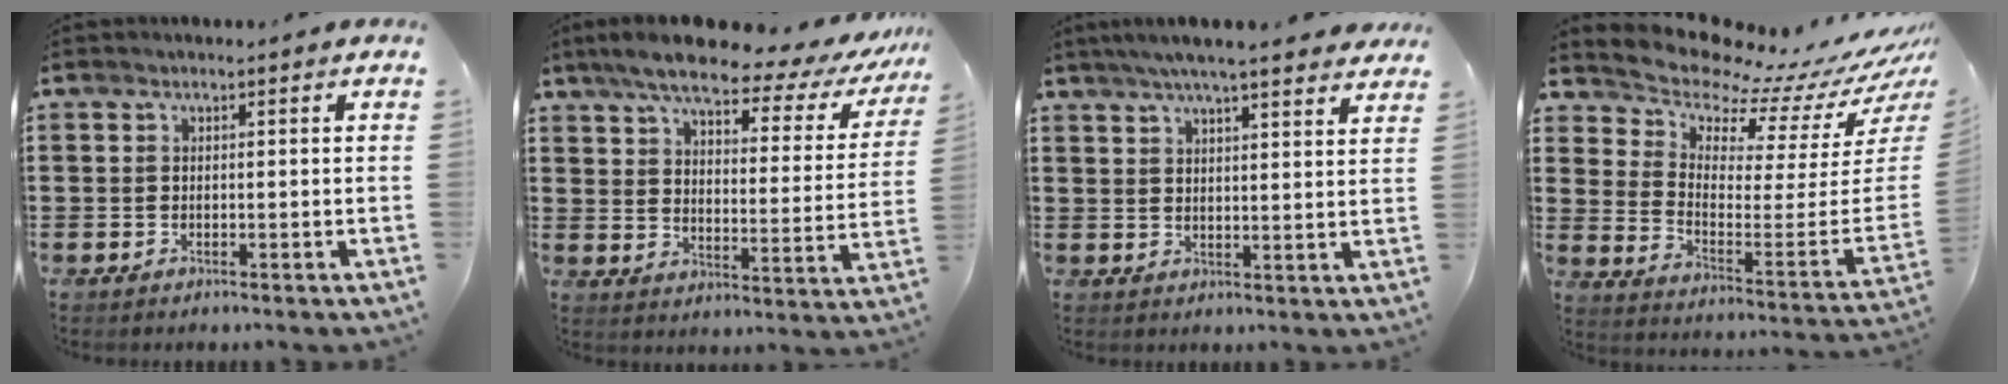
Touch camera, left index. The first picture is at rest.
{"total": 8.6, "force": [7.0, 1.4, 4.8], "torque": [-0.108, -0.038, 0.115]}
{"total": 5.6, "force": [4.9, 0.1, 2.6], "torque": [-0.064, -0.013, 0.088]}
{"total": 7.6, "force": [7.4, 1.2, 1.2], "torque": [-0.039, -0.099, 0.117]}